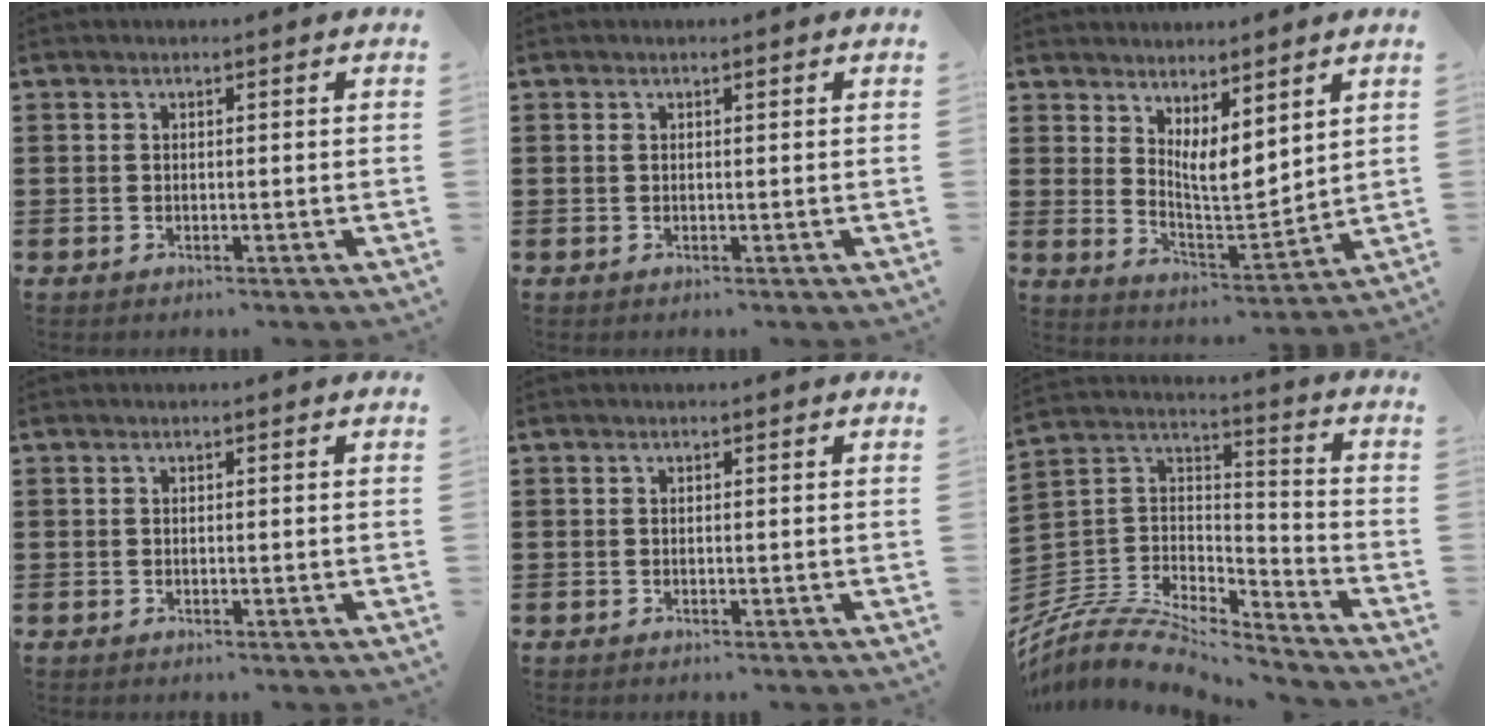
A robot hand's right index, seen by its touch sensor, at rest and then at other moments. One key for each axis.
{"total": 0.7, "fx": 0.3, "fy": 0.3, "fz": 0.6, "tx": -0.013, "ty": 0.001, "tz": 0.004}
{"total": 5.1, "fx": 4.0, "fy": 1.7, "fz": 2.7, "tx": -0.061, "ty": -0.029, "tz": 0.069}
{"total": 0.0}
{"total": 0.0}
{"total": 7.8, "fx": -7.1, "fy": 2.3, "fz": 2.4, "tx": -0.064, "ty": 0.003, "tz": -0.146}